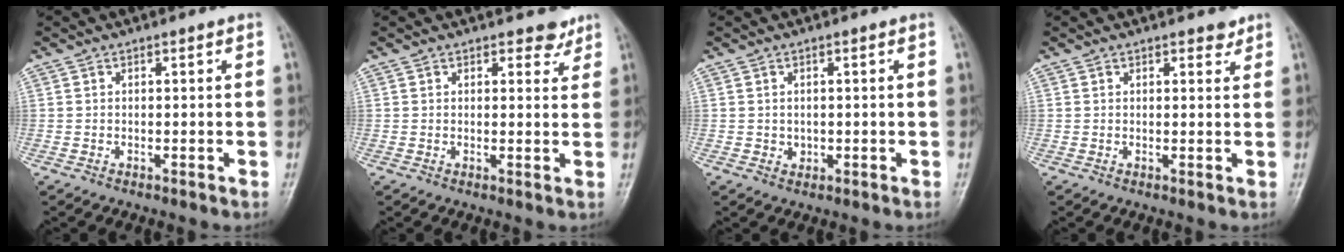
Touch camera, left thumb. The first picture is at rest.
{"total": 2.7, "force": [2.2, 1.4, 0.6], "torque": [0.014, -0.012, 0.024]}
{"total": 1.5, "force": [0.0, 1.3, 0.6], "torque": [-0.006, 0.000, 0.005]}
{"total": 1.8, "force": [1.5, 0.9, 0.7], "torque": [0.004, -0.008, 0.016]}